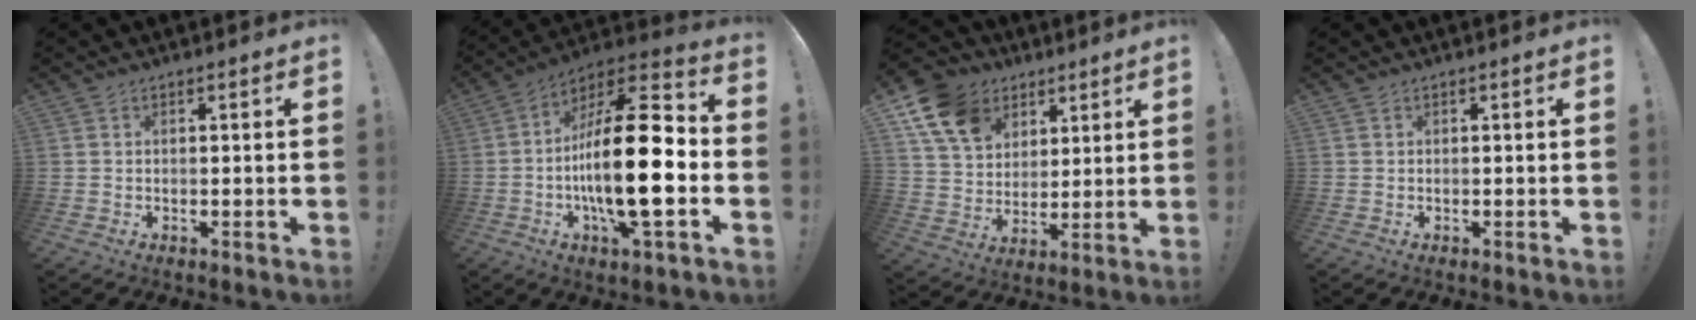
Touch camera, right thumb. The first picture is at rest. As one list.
[{"total": 24.2, "force": [-4.0, 7.5, 22.7], "torque": [-0.401, 0.012, -0.071]}, {"total": 14.3, "force": [7.7, 10.4, 6.1], "torque": [-0.102, -0.039, 0.152]}, {"total": 0.0}]